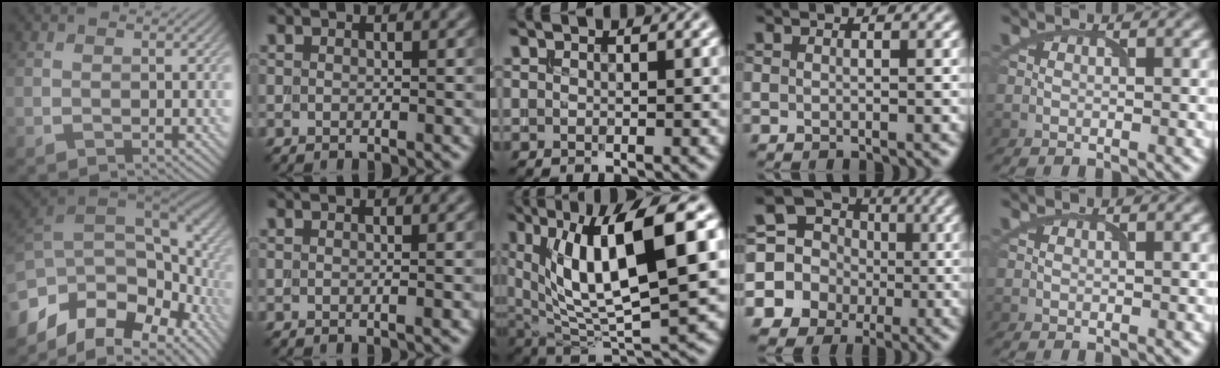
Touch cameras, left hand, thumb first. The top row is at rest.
{"thumb": {"total": 15.2, "force": [-5.1, 9.5, 10.8], "torque": [-0.249, -0.012, -0.076]}, "index": {"total": 1.4, "force": [0.0, 0.5, 1.3], "torque": [-0.009, -0.002, -0.006]}, "middle": {"total": 12.3, "force": [4.1, 3.4, 11.1], "torque": [-0.181, 0.005, 0.074]}, "ring": {"total": 13.7, "force": [-1.8, 13.0, 3.7], "torque": [-0.107, -0.005, -0.060]}}